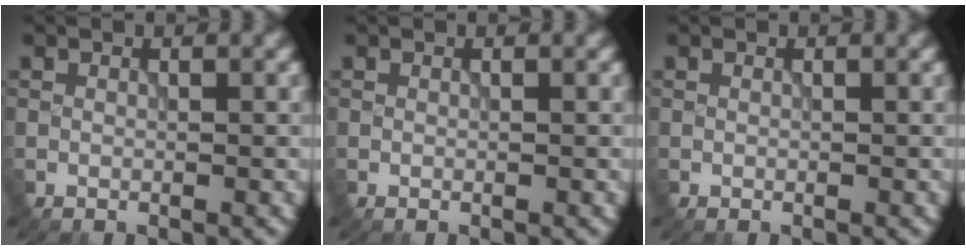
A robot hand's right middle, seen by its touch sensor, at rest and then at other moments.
{"total": 0.0}
{"total": 0.0}